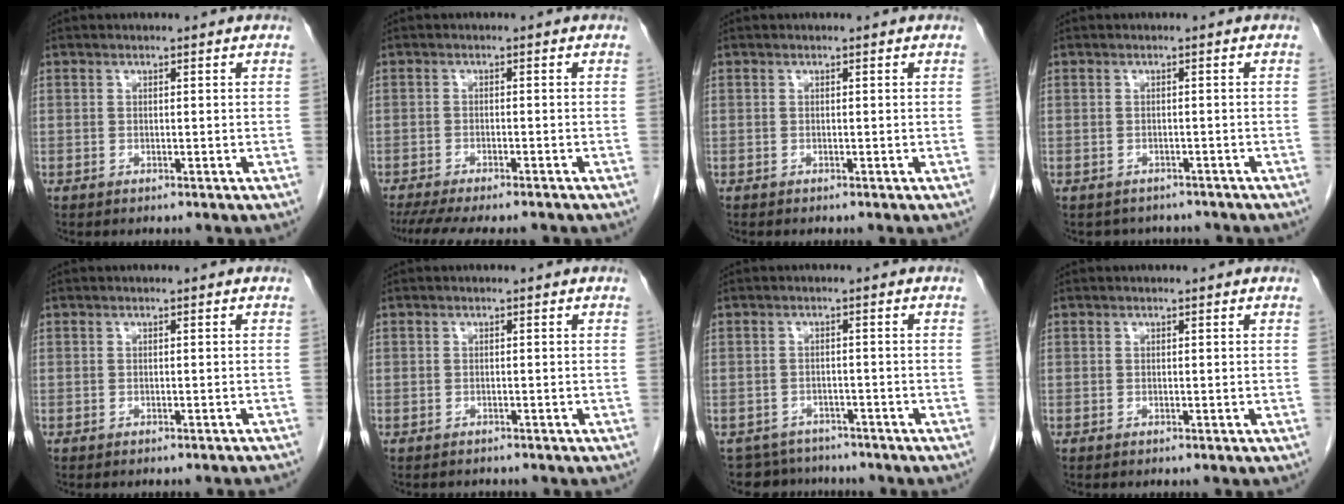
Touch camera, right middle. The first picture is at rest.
{"total": 12.0, "force": [-10.3, 2.3, 5.7], "torque": [-0.093, -0.015, -0.143]}
{"total": 0.0}
{"total": 4.6, "force": [-4.0, 2.1, 0.4], "torque": [-0.006, 0.006, -0.044]}
{"total": 4.2, "force": [-4.0, 0.3, 1.3], "torque": [-0.018, -0.014, -0.043]}
{"total": 1.4, "force": [-1.1, 0.8, -0.2], "torque": [-0.013, 0.000, -0.020]}
{"total": 5.9, "force": [-5.3, 2.5, -0.4], "torque": [0.007, 0.011, -0.071]}
{"total": 0.0}